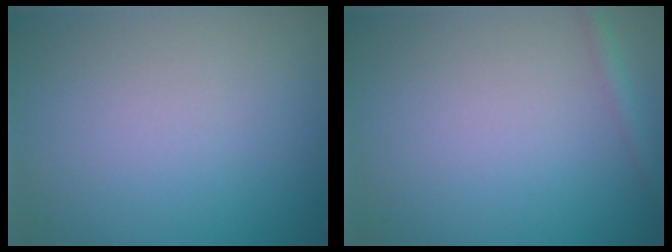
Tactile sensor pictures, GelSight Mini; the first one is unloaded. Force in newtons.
{"total": 1.1, "press": 1.1, "slide": 0.1}